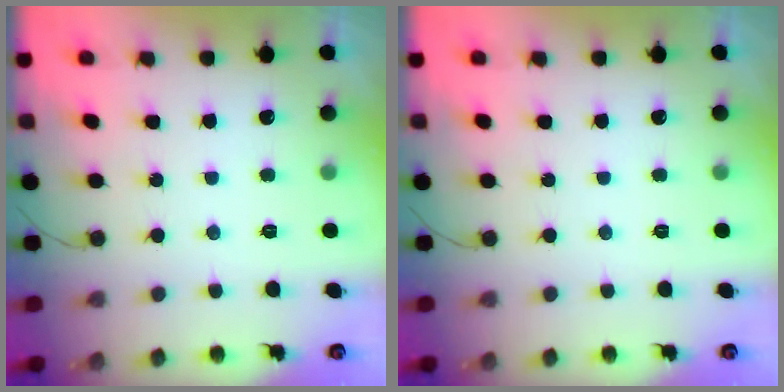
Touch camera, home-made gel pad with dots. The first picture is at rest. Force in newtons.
{"total": 0.0}